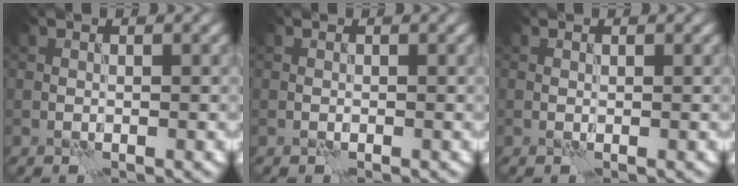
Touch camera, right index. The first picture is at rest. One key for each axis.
{"total": 0.0}
{"total": 0.0}